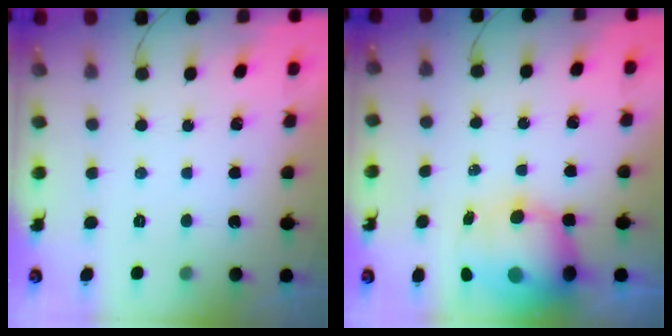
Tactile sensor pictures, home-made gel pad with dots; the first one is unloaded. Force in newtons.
{"total": 11.2, "press": 10.9, "slide": 2.5}